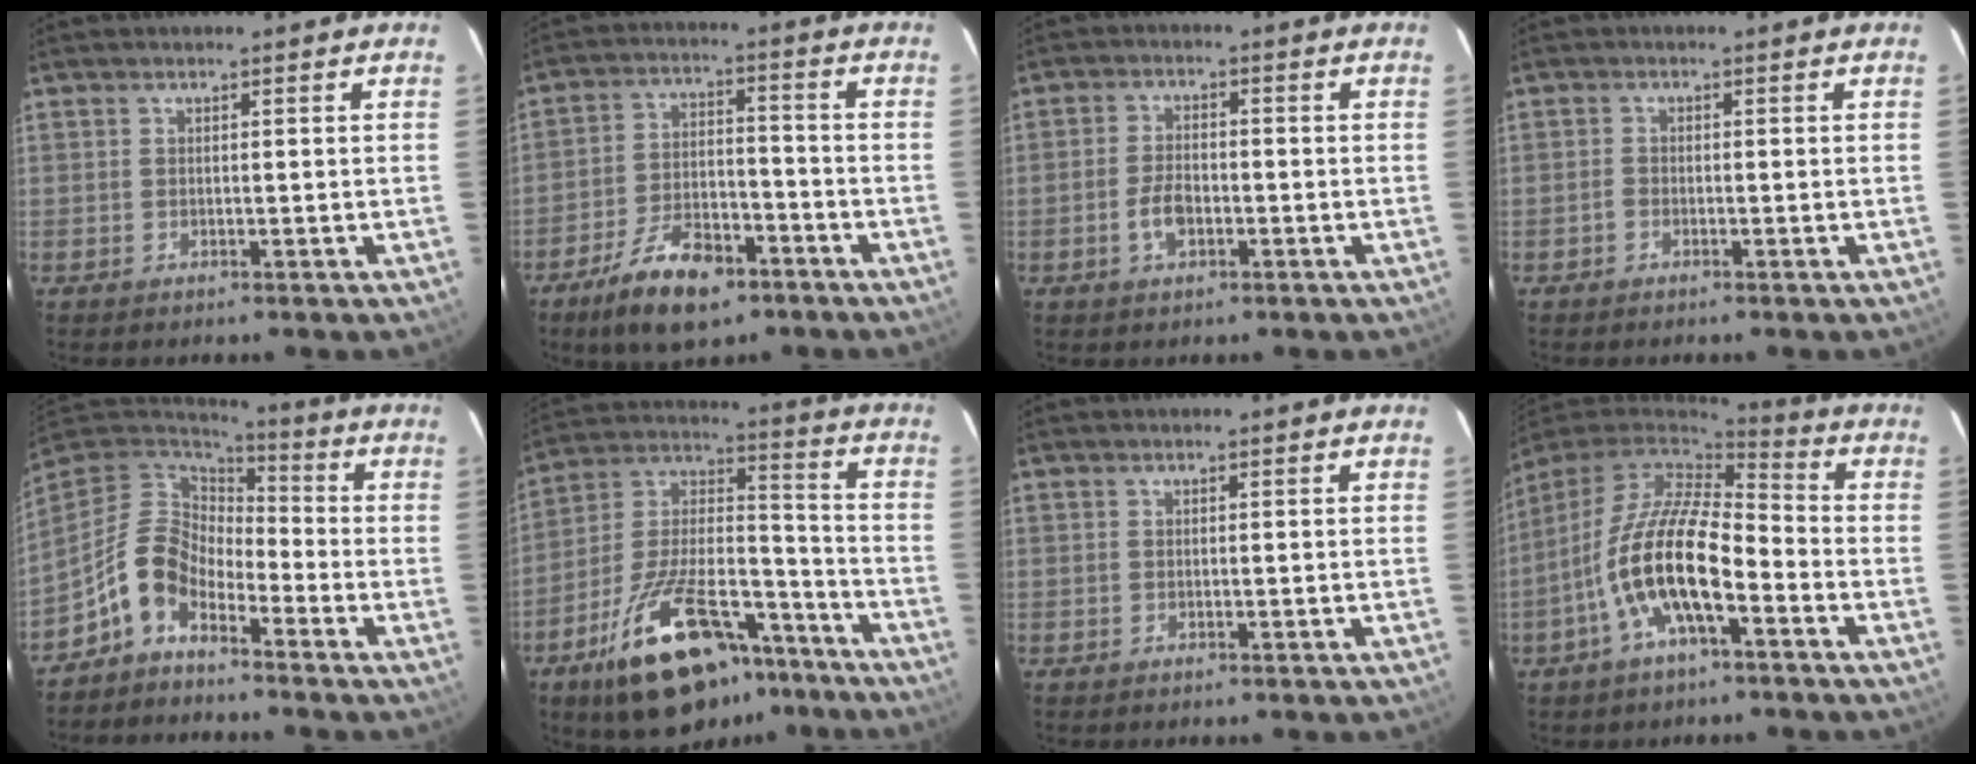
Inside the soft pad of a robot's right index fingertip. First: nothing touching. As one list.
[{"total": 13.3, "force": [-8.6, 5.7, 8.2], "torque": [-0.176, -0.004, -0.144]}, {"total": 4.7, "force": [-1.8, 2.6, 3.5], "torque": [-0.073, 0.002, -0.031]}, {"total": 0.9, "force": [-0.7, 0.5, 0.3], "torque": [-0.005, 0.001, -0.015]}, {"total": 10.1, "force": [-6.1, 5.7, 5.7], "torque": [-0.115, 0.023, -0.128]}, {"total": 25.2, "force": [-15.7, 11.1, 16.2], "torque": [-0.293, 0.012, -0.242]}, {"total": 0.0}, {"total": 16.2, "force": [-6.3, 5.6, 13.8], "torque": [-0.273, -0.012, -0.124]}]